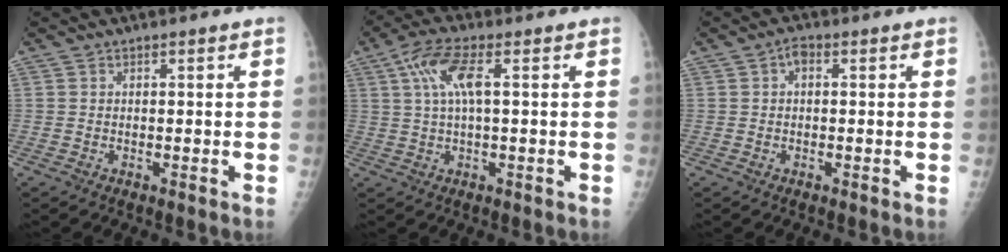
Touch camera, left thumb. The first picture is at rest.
{"total": 7.4, "force": [2.1, 2.1, 6.8], "torque": [-0.157, 0.017, 0.041]}
{"total": 1.9, "force": [0.3, 1.1, 1.5], "torque": [-0.018, 0.005, 0.000]}